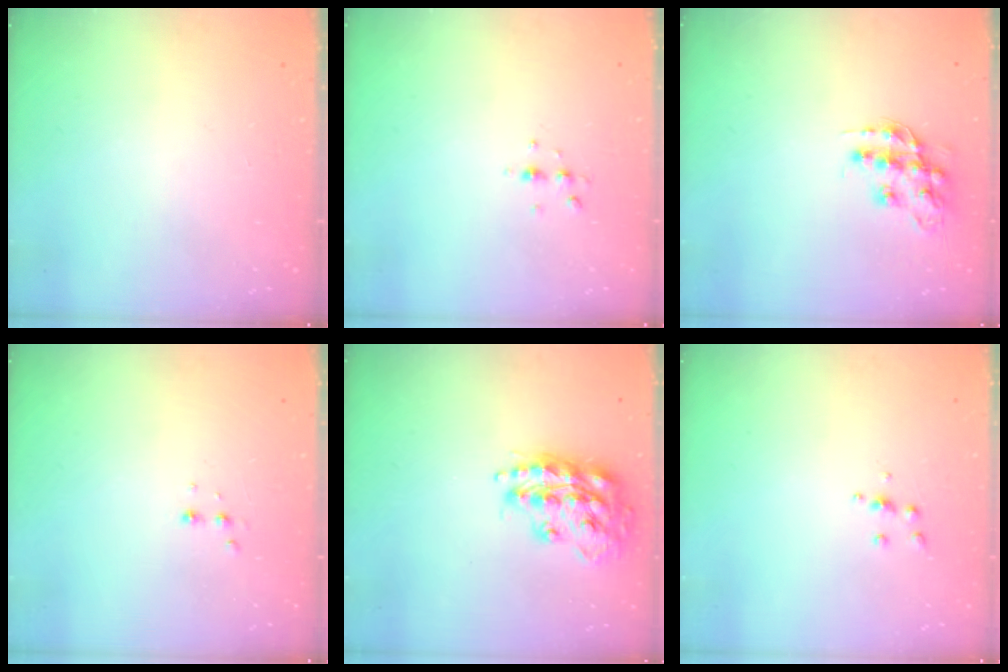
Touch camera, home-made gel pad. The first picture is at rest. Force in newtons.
{"total": 3.6, "press": 3.5, "slide": 0.7}
{"total": 12.5, "press": 12.5, "slide": 0.9}
{"total": 2.5, "press": 2.4, "slide": 0.8}
{"total": 17.0, "press": 16.9, "slide": 1.4}
{"total": 5.0, "press": 4.9, "slide": 0.8}